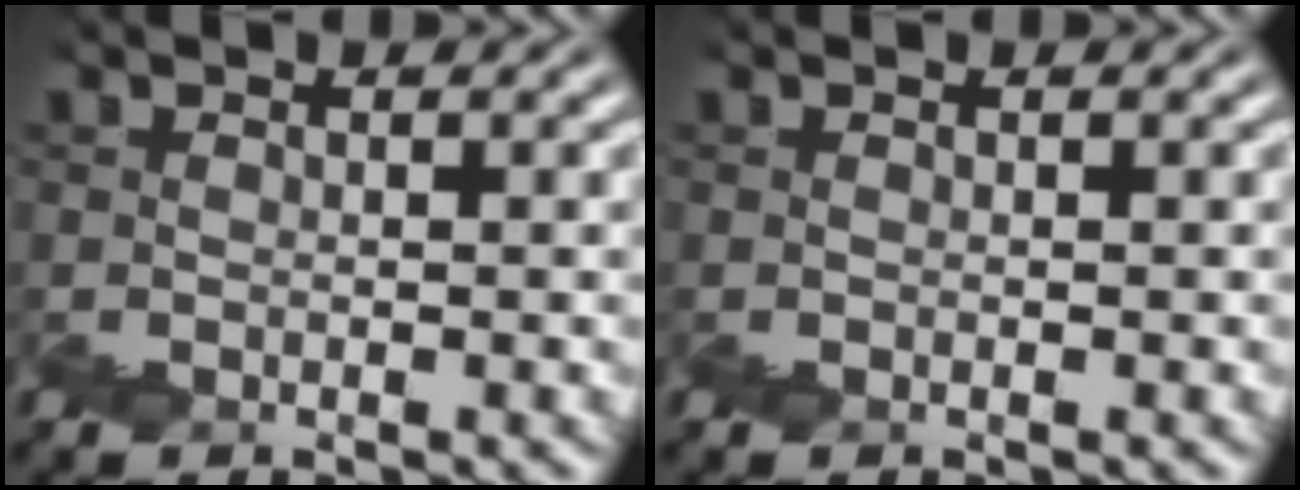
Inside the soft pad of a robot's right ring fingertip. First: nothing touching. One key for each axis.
{"total": 0.0}